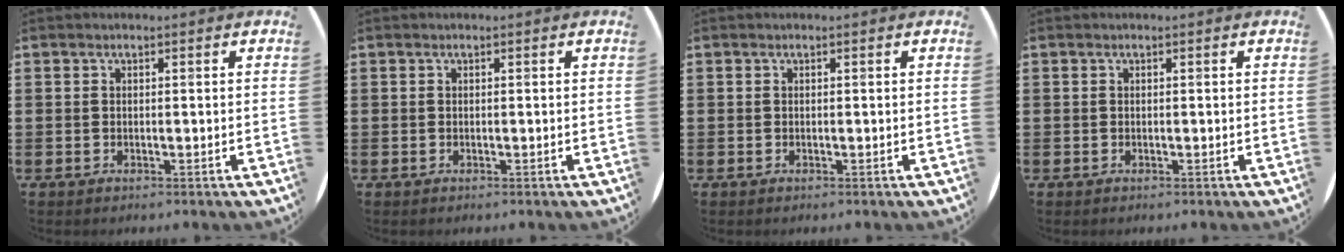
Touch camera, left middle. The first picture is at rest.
{"total": 0.0}
{"total": 0.0}
{"total": 0.0}